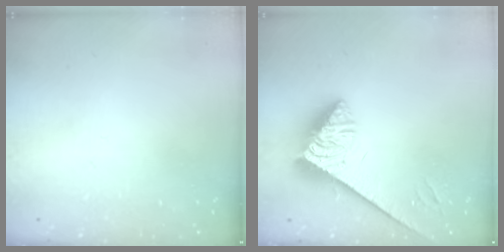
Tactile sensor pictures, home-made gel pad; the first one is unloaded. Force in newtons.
{"total": 3.8, "press": 3.8, "slide": 0.5}